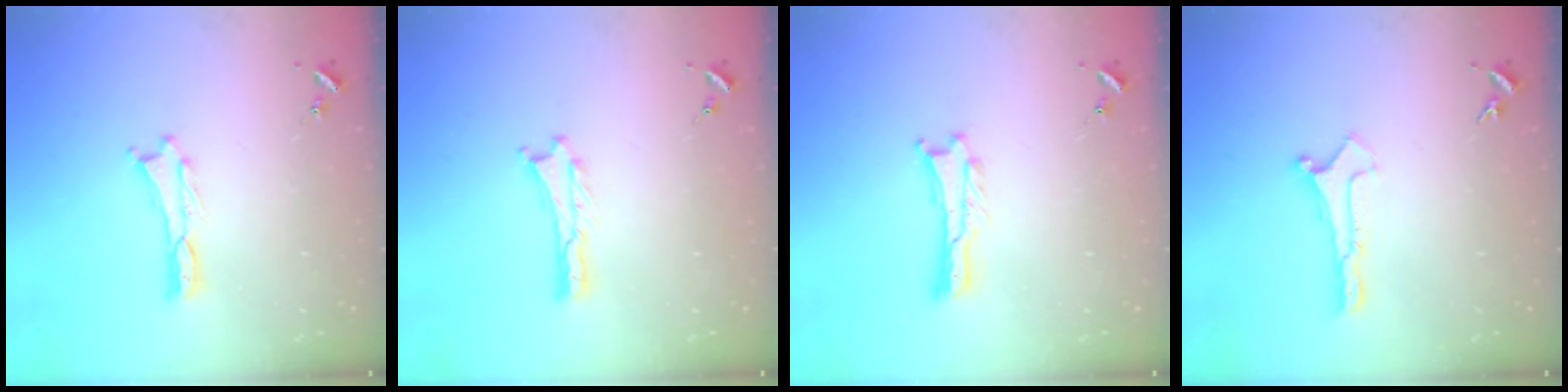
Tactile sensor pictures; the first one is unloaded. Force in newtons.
{"total": 0.0}
{"total": 0.0}
{"total": 0.0}